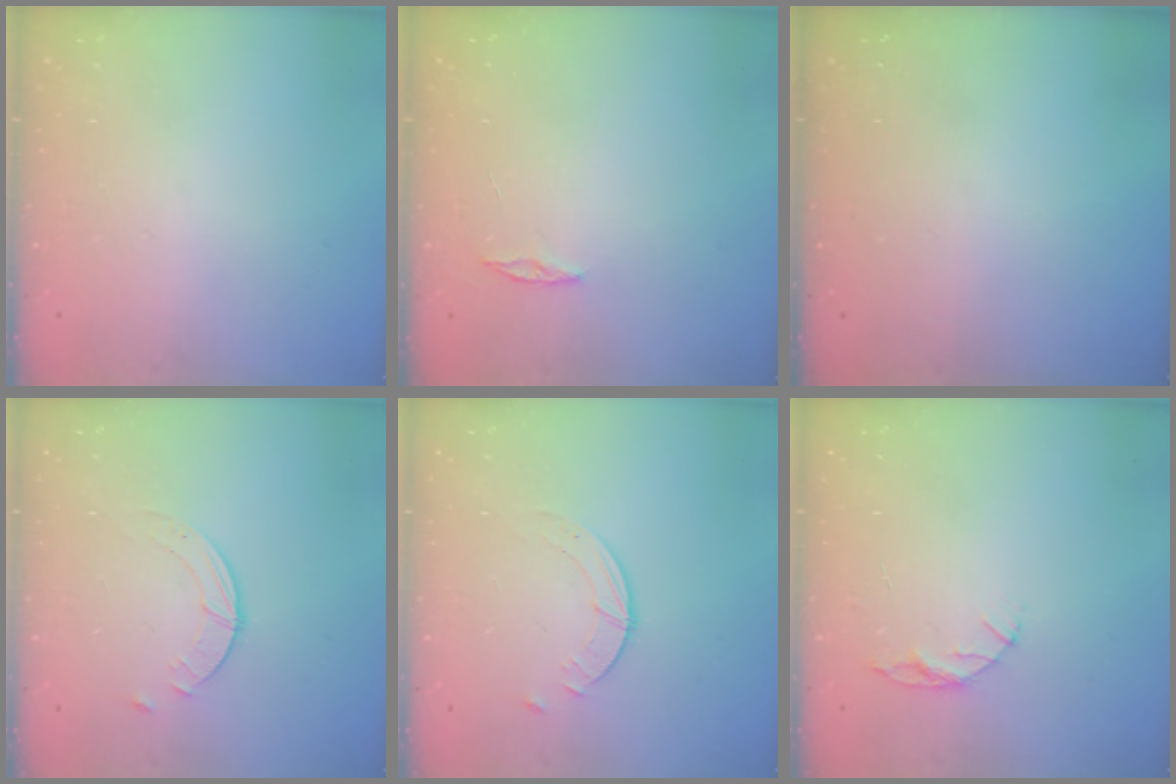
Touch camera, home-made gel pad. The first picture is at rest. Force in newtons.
{"total": 3.0, "press": 2.9, "slide": 0.3}
{"total": 0.0}
{"total": 2.5, "press": 2.5, "slide": 0.3}
{"total": 2.5, "press": 2.5, "slide": 0.3}
{"total": 5.1, "press": 5.1, "slide": 0.5}